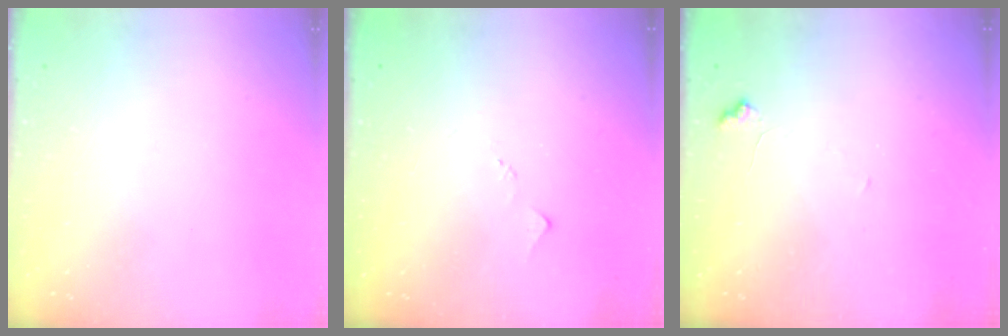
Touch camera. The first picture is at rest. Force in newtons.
{"total": 4.8, "press": 4.8, "slide": 0.7}
{"total": 6.1, "press": 6.0, "slide": 0.5}